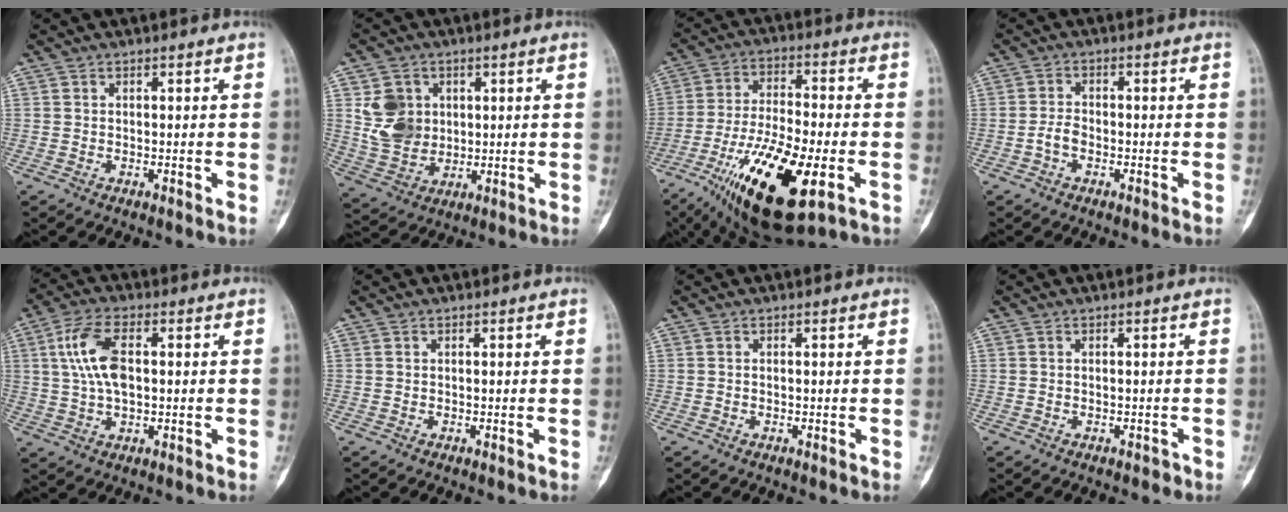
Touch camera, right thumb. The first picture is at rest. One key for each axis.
{"total": 9.7, "fx": 2.4, "fy": 7.9, "fz": 5.0, "tx": -0.064, "ty": -0.011, "tz": 0.057}
{"total": 21.4, "fx": -8.5, "fy": 7.4, "fz": 18.2, "tx": -0.354, "ty": 0.000, "tz": -0.139}
{"total": 2.5, "fx": -1.2, "fy": 1.6, "fz": 1.6, "tx": -0.030, "ty": 0.012, "tz": -0.027}
{"total": 9.6, "fx": 1.6, "fy": 4.8, "fz": 8.1, "tx": -0.165, "ty": 0.009, "tz": 0.030}
{"total": 0.0}
{"total": 0.0}
{"total": 0.7, "fx": -0.5, "fy": 0.4, "fz": 0.1, "tx": -0.003, "ty": 0.004, "tz": -0.009}